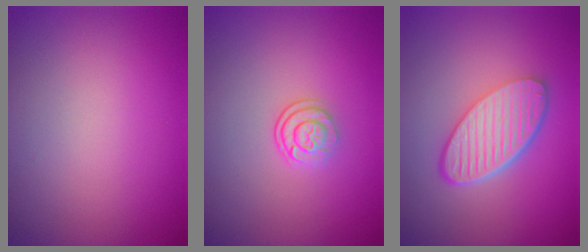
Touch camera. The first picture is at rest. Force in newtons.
{"total": 2.4, "press": 1.8, "slide": 1.7}
{"total": 6.1, "press": 4.4, "slide": 4.2}